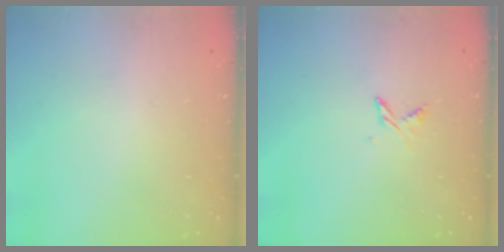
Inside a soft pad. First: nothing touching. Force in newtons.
{"total": 2.9, "press": 2.8, "slide": 0.5}